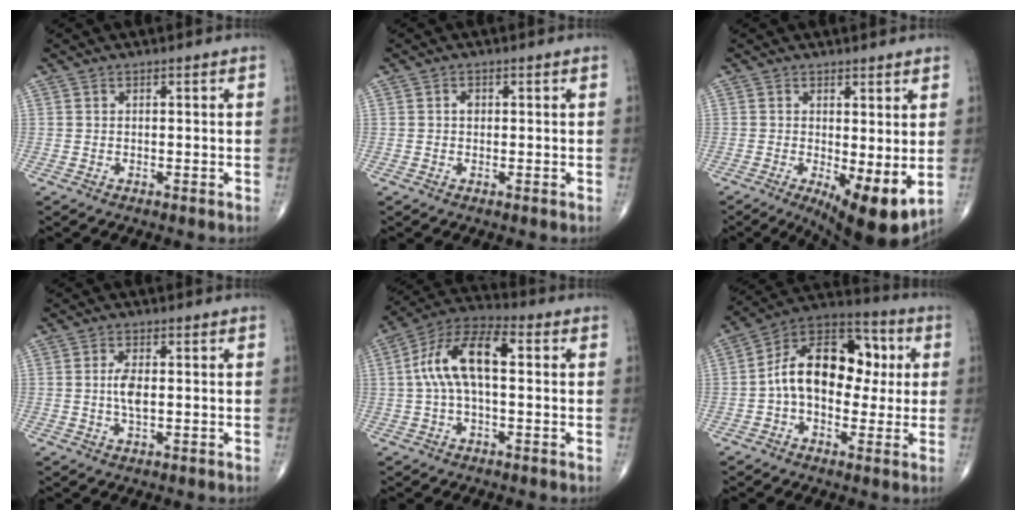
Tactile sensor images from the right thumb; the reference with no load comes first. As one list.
[{"total": 1.2, "force": [0.2, 0.9, 0.8], "torque": [-0.009, 0.002, 0.001]}, {"total": 9.6, "force": [-1.1, 3.1, 9.0], "torque": [-0.135, -0.027, -0.008]}, {"total": 3.7, "force": [0.1, 1.5, 3.4], "torque": [-0.071, -0.002, 0.001]}, {"total": 12.9, "force": [1.3, 6.0, 11.4], "torque": [-0.222, 0.042, 0.016]}, {"total": 18.0, "force": [1.3, 11.7, 13.7], "torque": [-0.183, 0.041, 0.009]}]